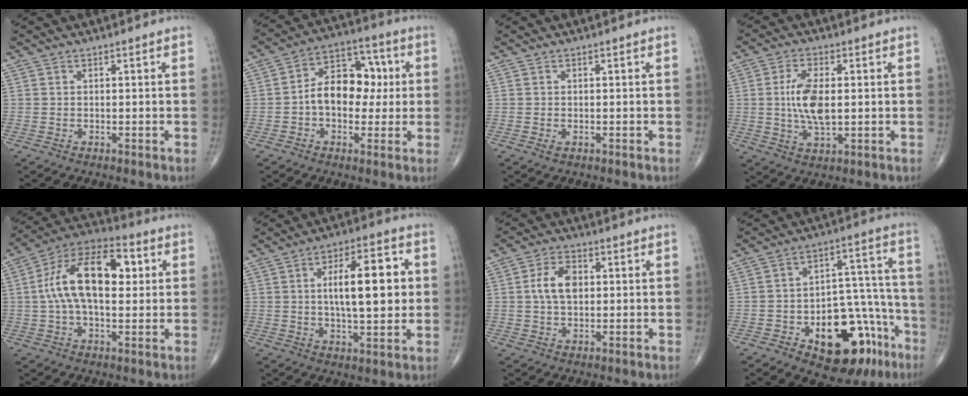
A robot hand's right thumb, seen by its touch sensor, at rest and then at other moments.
{"total": 12.4, "force": [0.0, 8.5, 9.0], "torque": [-0.107, 0.035, -0.009]}
{"total": 0.9, "force": [-0.3, 0.5, 0.6], "torque": [-0.013, 0.001, -0.002]}
{"total": 8.6, "force": [0.5, 3.9, 7.6], "torque": [-0.154, -0.007, 0.011]}
{"total": 17.3, "force": [2.5, 9.0, 14.5], "torque": [-0.249, 0.030, 0.035]}
{"total": 14.6, "force": [1.9, 5.6, 13.4], "torque": [-0.186, 0.006, 0.027]}
{"total": 6.7, "force": [1.0, 4.1, 5.2], "torque": [-0.090, 0.008, 0.014]}
{"total": 21.0, "force": [-10.0, 11.1, 14.8], "torque": [-0.154, 0.084, -0.130]}